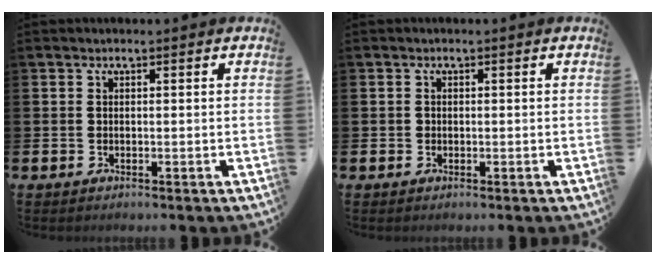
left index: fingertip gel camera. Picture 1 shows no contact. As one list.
[{"total": 0.5, "force": [0.0, 0.5, 0.2], "torque": [0.005, 0.002, -0.003]}]